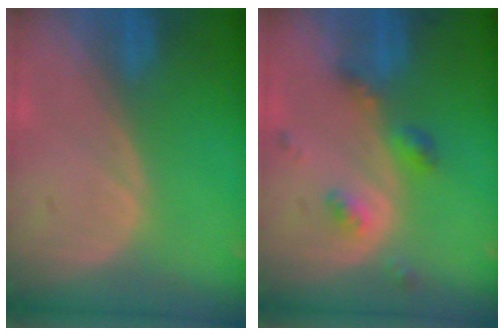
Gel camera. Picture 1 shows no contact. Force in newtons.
{"total": 4.9, "press": 4.3, "slide": 2.2}